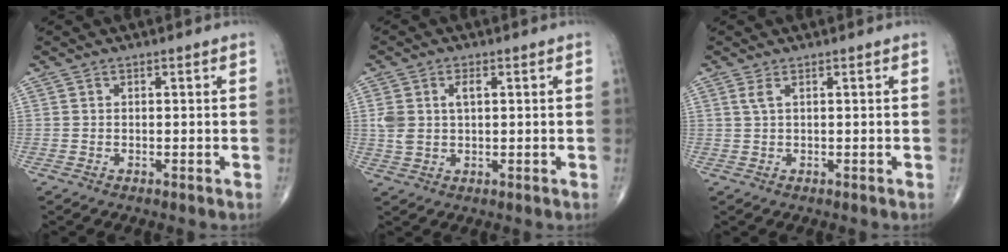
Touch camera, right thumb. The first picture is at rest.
{"total": 4.8, "force": [1.1, 2.7, 3.9], "torque": [-0.091, 0.009, 0.025]}
{"total": 1.2, "force": [0.6, 0.1, 1.1], "torque": [-0.033, 0.007, 0.014]}